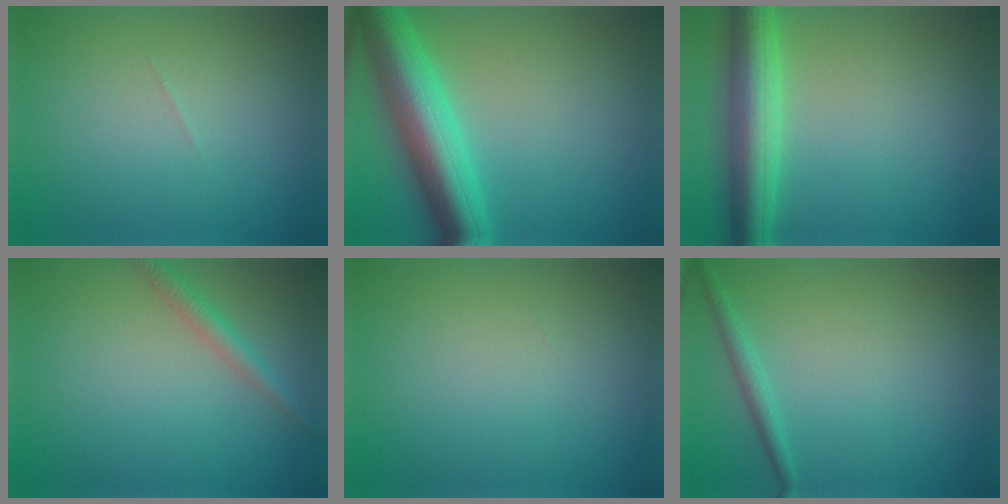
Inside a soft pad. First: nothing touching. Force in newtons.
{"total": 9.0, "press": 9.0, "slide": 0.2}
{"total": 6.6, "press": 6.6, "slide": 0.4}
{"total": 2.0, "press": 2.0, "slide": 0.0}
{"total": 0.0}
{"total": 1.6, "press": 1.6, "slide": 0.1}